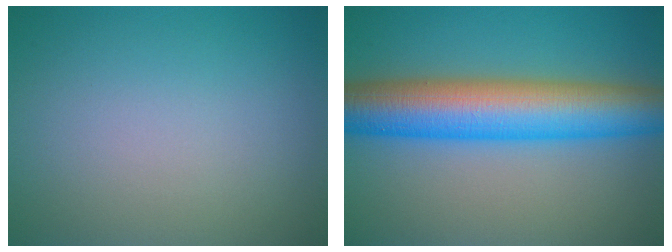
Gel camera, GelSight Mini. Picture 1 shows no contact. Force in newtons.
{"total": 10.5, "press": 10.5, "slide": 0.2}